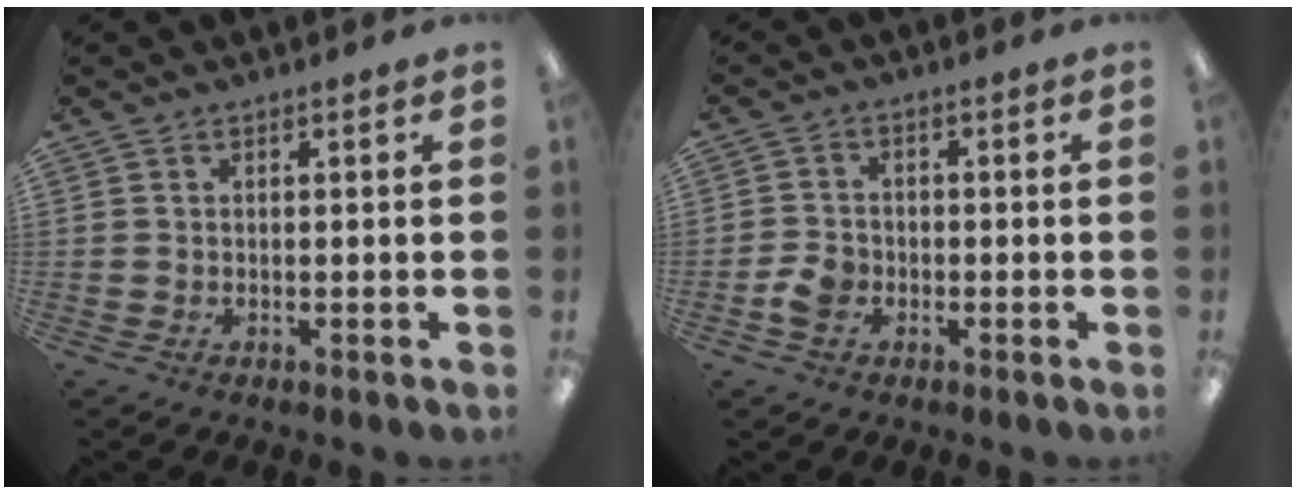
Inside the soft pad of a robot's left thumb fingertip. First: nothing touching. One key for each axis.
{"total": 4.6, "fx": -1.8, "fy": 3.5, "fz": 2.3, "tx": -0.042, "ty": 0.009, "tz": -0.031}